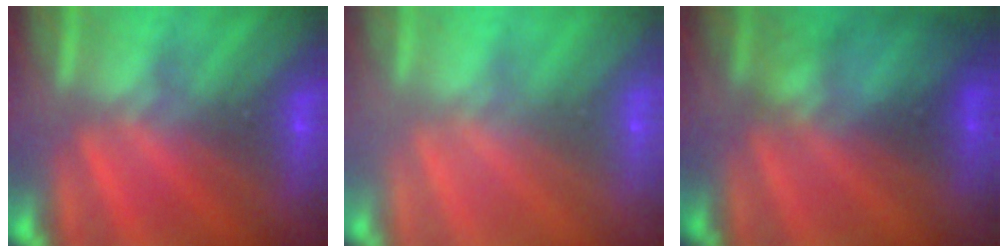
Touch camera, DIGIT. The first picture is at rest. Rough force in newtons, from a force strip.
{"total": 3.4}
{"total": 2.3}